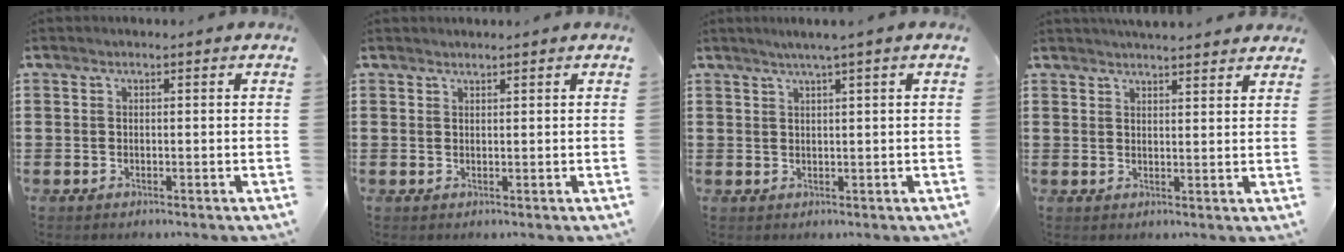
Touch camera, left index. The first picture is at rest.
{"total": 1.0, "force": [1.0, 0.0, 0.0], "torque": [-0.002, -0.002, 0.019]}
{"total": 1.9, "force": [1.2, -0.5, 1.3], "torque": [-0.024, -0.003, 0.021]}
{"total": 3.0, "force": [3.0, -0.1, 0.4], "torque": [-0.014, -0.007, 0.055]}